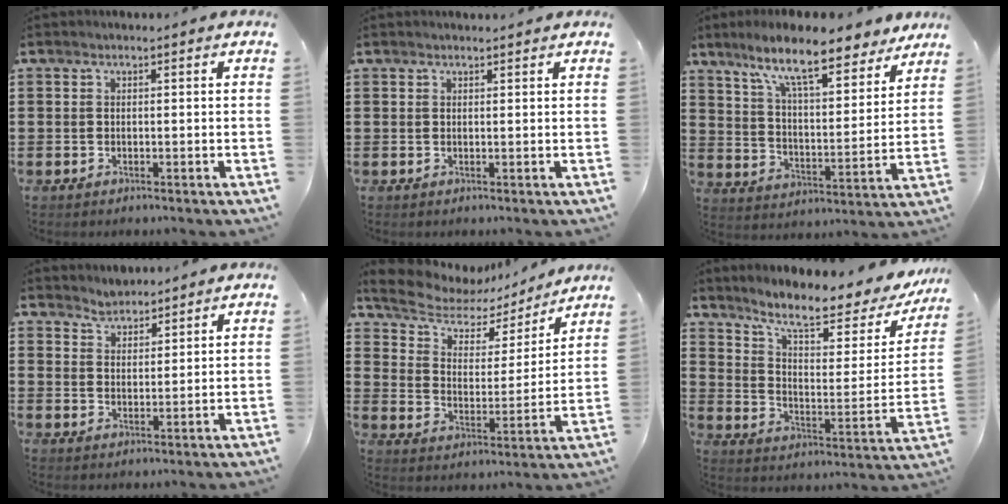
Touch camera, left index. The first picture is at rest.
{"total": 0.8, "force": [0.8, 0.1, 0.1], "torque": [-0.004, -0.001, 0.016]}
{"total": 11.5, "force": [9.5, 1.6, 6.4], "torque": [-0.139, -0.047, 0.160]}
{"total": 2.9, "force": [2.7, 0.6, -0.8], "torque": [0.005, -0.005, 0.052]}
{"total": 6.1, "force": [5.2, 2.9, 1.6], "torque": [-0.066, -0.029, 0.087]}
{"total": 9.2, "force": [7.3, 1.5, 5.4], "torque": [-0.111, -0.053, 0.117]}